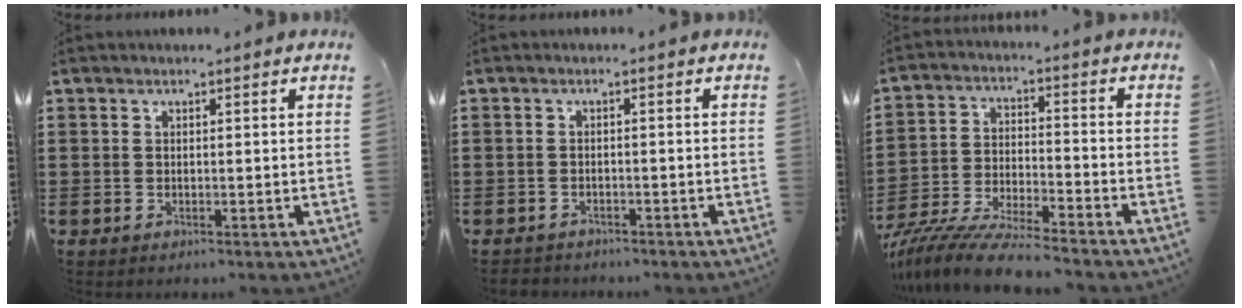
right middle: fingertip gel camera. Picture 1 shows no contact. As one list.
[{"total": 1.2, "force": [-1.2, 0.3, -0.1], "torque": [-0.002, 0.001, -0.026]}, {"total": 8.3, "force": [-7.9, 0.1, 2.4], "torque": [-0.060, -0.004, -0.158]}]